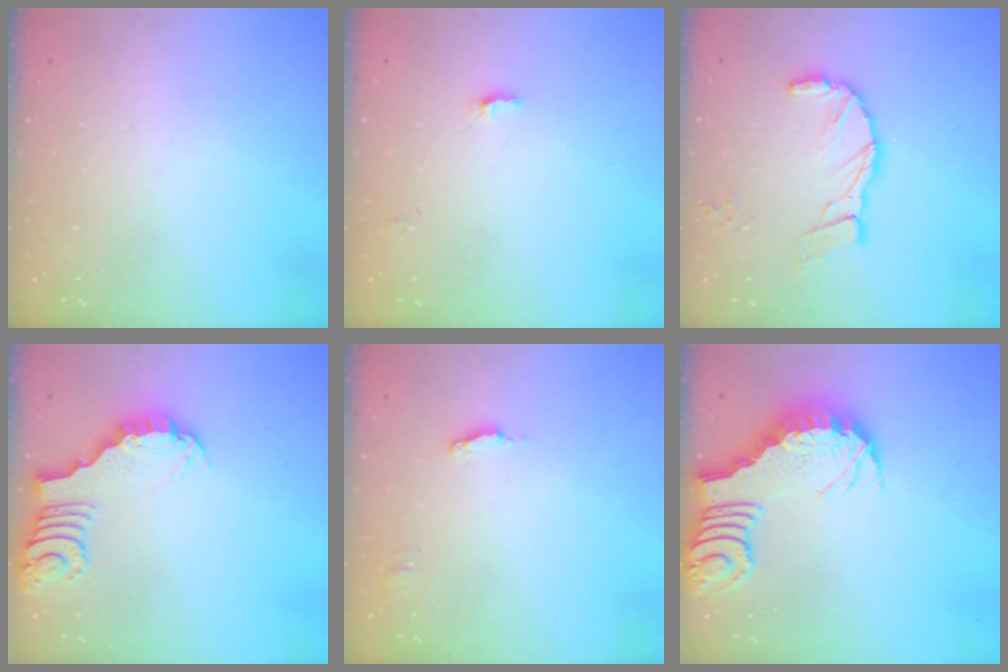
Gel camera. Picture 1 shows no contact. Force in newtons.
{"total": 2.9, "press": 2.9, "slide": 0.1}
{"total": 10.9, "press": 10.8, "slide": 1.3}
{"total": 3.5, "press": 3.5, "slide": 0.3}
{"total": 2.9, "press": 2.9, "slide": 0.3}
{"total": 3.2, "press": 3.2, "slide": 0.5}